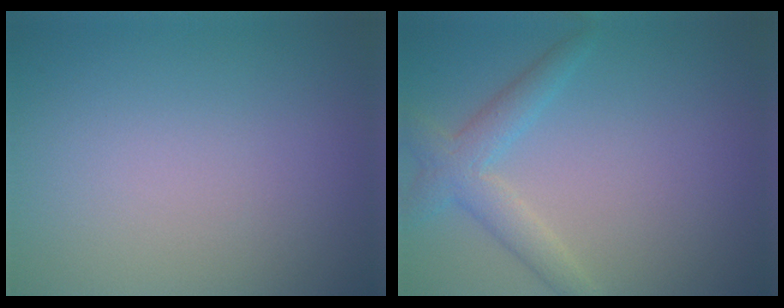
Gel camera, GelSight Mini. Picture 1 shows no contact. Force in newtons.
{"total": 3.1, "press": 3.1, "slide": 0.2}